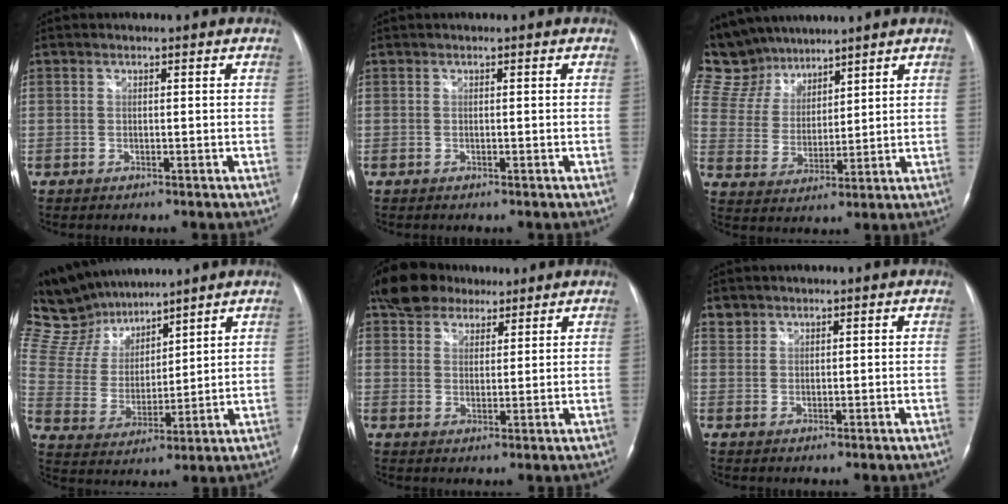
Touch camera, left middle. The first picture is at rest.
{"total": 0.0}
{"total": 12.8, "force": [11.1, 5.9, 2.2], "torque": [-0.058, 0.028, 0.225]}
{"total": 13.8, "force": [12.1, 4.6, 4.6], "torque": [-0.102, 0.023, 0.236]}
{"total": 8.4, "force": [6.5, 4.7, 2.6], "torque": [-0.046, 0.025, 0.116]}
{"total": 1.6, "force": [1.3, 1.0, -0.2], "torque": [0.011, 0.007, 0.020]}